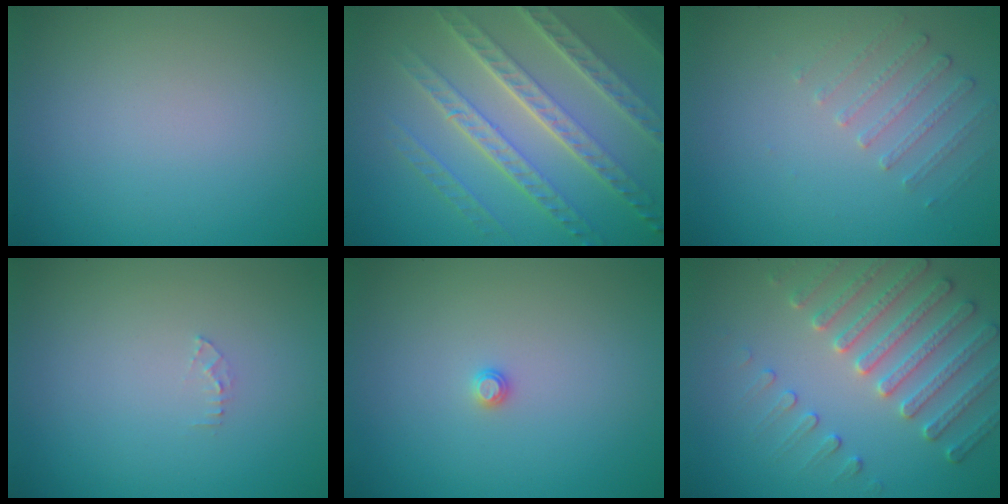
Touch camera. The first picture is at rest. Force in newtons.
{"total": 7.8, "press": 5.4, "slide": 5.6}
{"total": 1.5, "press": 1.0, "slide": 1.1}
{"total": 0.7, "press": 0.7, "slide": 0.1}
{"total": 0.6, "press": 0.6, "slide": 0.2}
{"total": 4.4, "press": 4.3, "slide": 1.2}